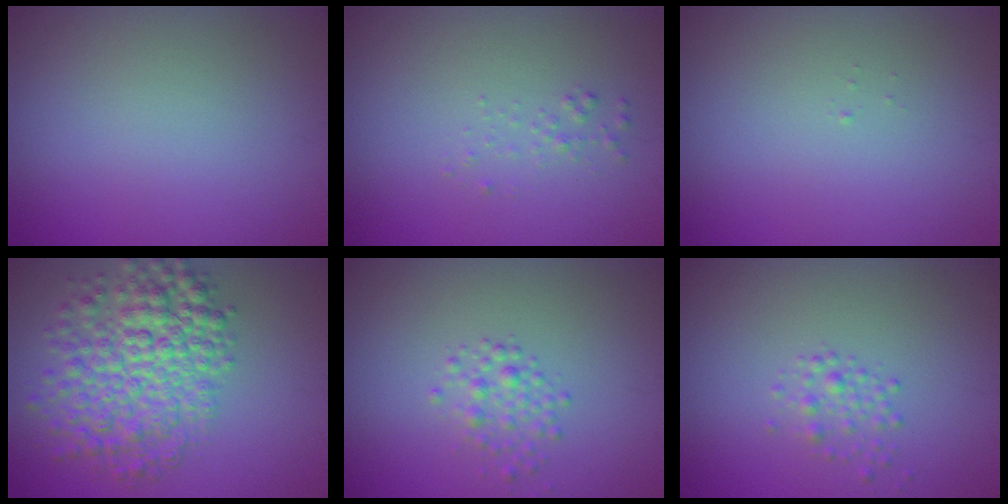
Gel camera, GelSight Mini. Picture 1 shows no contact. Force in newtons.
{"total": 0.8, "press": 0.8, "slide": 0.1}
{"total": 0.0}
{"total": 7.4, "press": 7.4, "slide": 0.2}
{"total": 1.8, "press": 1.8, "slide": 0.0}
{"total": 1.4, "press": 1.4, "slide": 0.0}